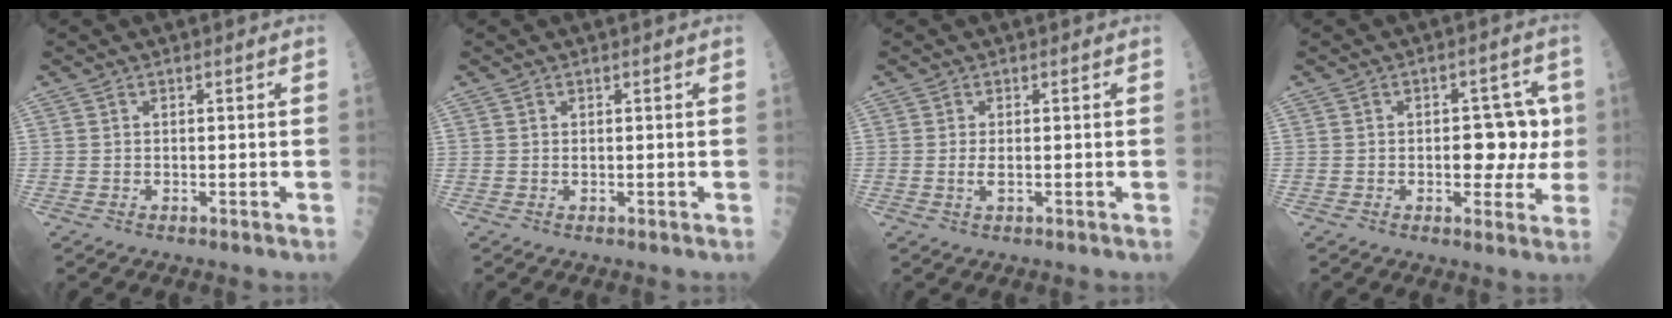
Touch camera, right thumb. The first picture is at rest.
{"total": 0.0}
{"total": 1.5, "force": [-0.1, 0.5, 1.4], "torque": [-0.031, -0.003, -0.002]}
{"total": 7.9, "force": [0.0, 4.8, 6.3], "torque": [-0.035, 0.014, -0.001]}